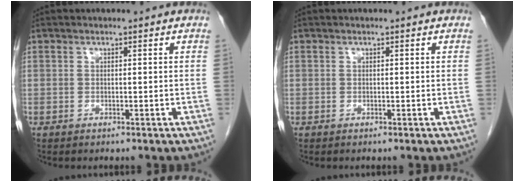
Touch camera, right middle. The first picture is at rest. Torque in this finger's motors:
{"motor_torque": [0.00, -0.01, 0.03, 0.01]}